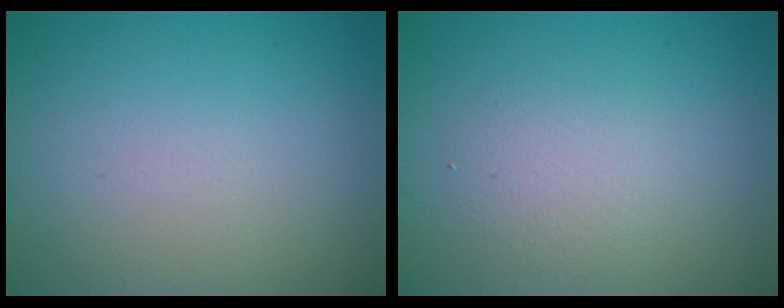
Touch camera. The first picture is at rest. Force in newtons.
{"total": 2.3, "press": 2.3, "slide": 0.1}